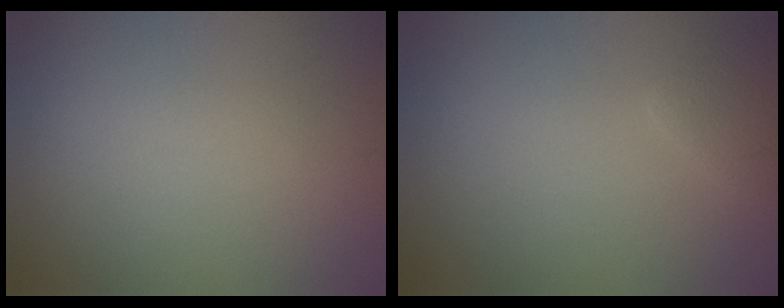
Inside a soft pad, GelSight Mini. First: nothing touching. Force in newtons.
{"total": 2.1, "press": 2.1, "slide": 0.1}